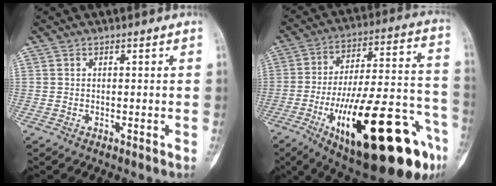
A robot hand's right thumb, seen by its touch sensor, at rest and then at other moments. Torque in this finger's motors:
{"motor_torque": [1.00, 1.44, 2.11, -0.66, 0.24]}